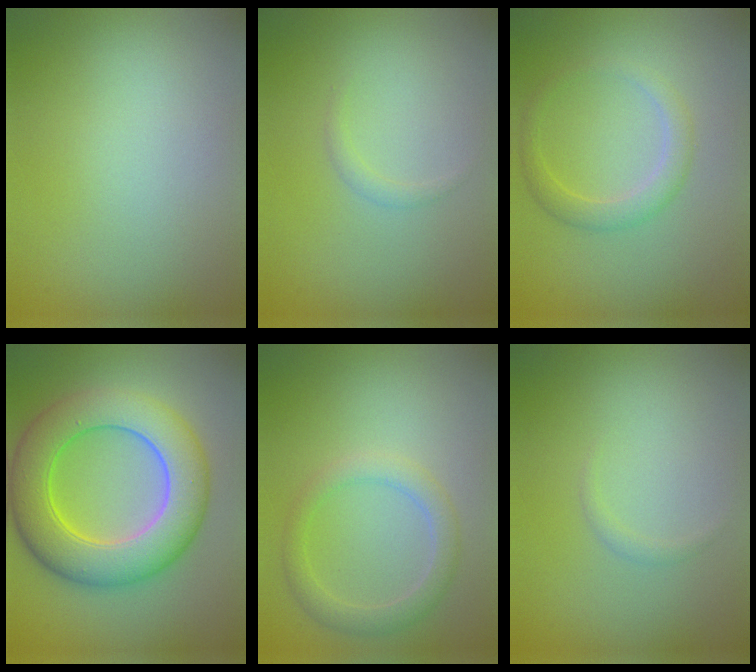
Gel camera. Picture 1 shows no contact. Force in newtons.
{"total": 0.7, "press": 0.7, "slide": 0.1}
{"total": 2.1, "press": 2.1, "slide": 0.1}
{"total": 9.4, "press": 9.4, "slide": 0.4}
{"total": 2.5, "press": 2.5, "slide": 0.1}
{"total": 0.6, "press": 0.5, "slide": 0.1}